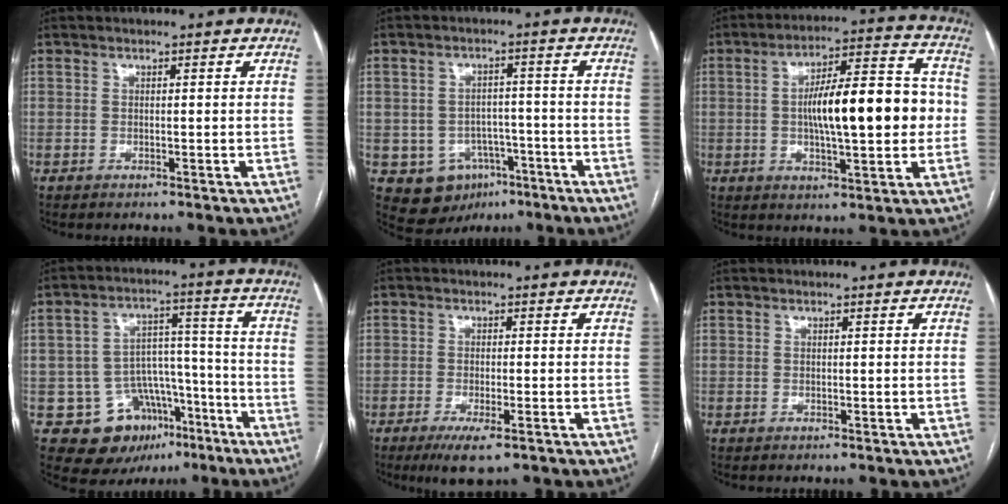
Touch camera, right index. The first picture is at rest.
{"total": 8.1, "force": [-3.7, 6.7, 2.8], "torque": [-0.043, 0.017, -0.042]}
{"total": 15.6, "force": [-0.2, 3.9, 15.1], "torque": [-0.238, 0.032, -0.001]}
{"total": 12.7, "force": [-6.5, 9.6, 4.9], "torque": [-0.062, 0.052, -0.084]}
{"total": 4.9, "force": [-2.8, 0.8, 3.9], "torque": [-0.069, -0.012, -0.044]}
{"total": 0.0}